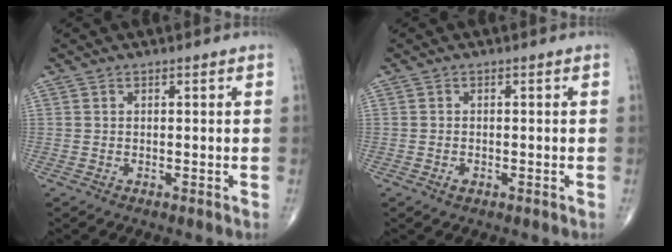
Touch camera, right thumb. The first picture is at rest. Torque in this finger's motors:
{"motor_torque": [-0.18, -0.07, 0.11, 0.18, -0.01]}